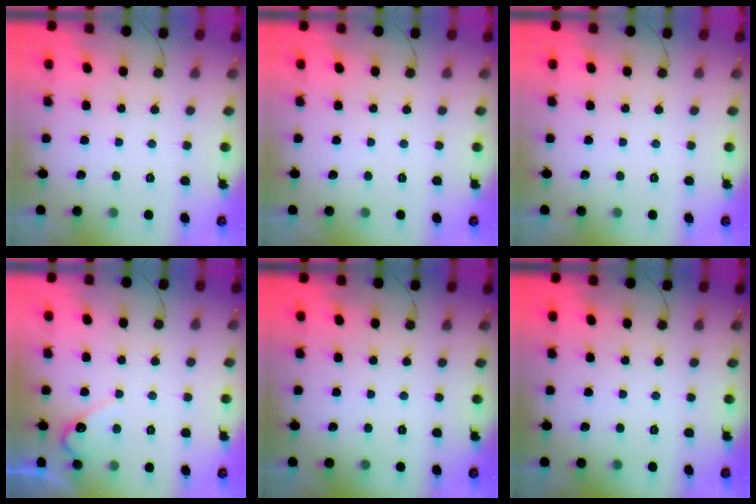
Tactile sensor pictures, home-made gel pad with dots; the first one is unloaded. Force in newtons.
{"total": 0.0}
{"total": 0.0}
{"total": 5.4, "press": 5.4, "slide": 0.4}
{"total": 0.0}
{"total": 0.0}